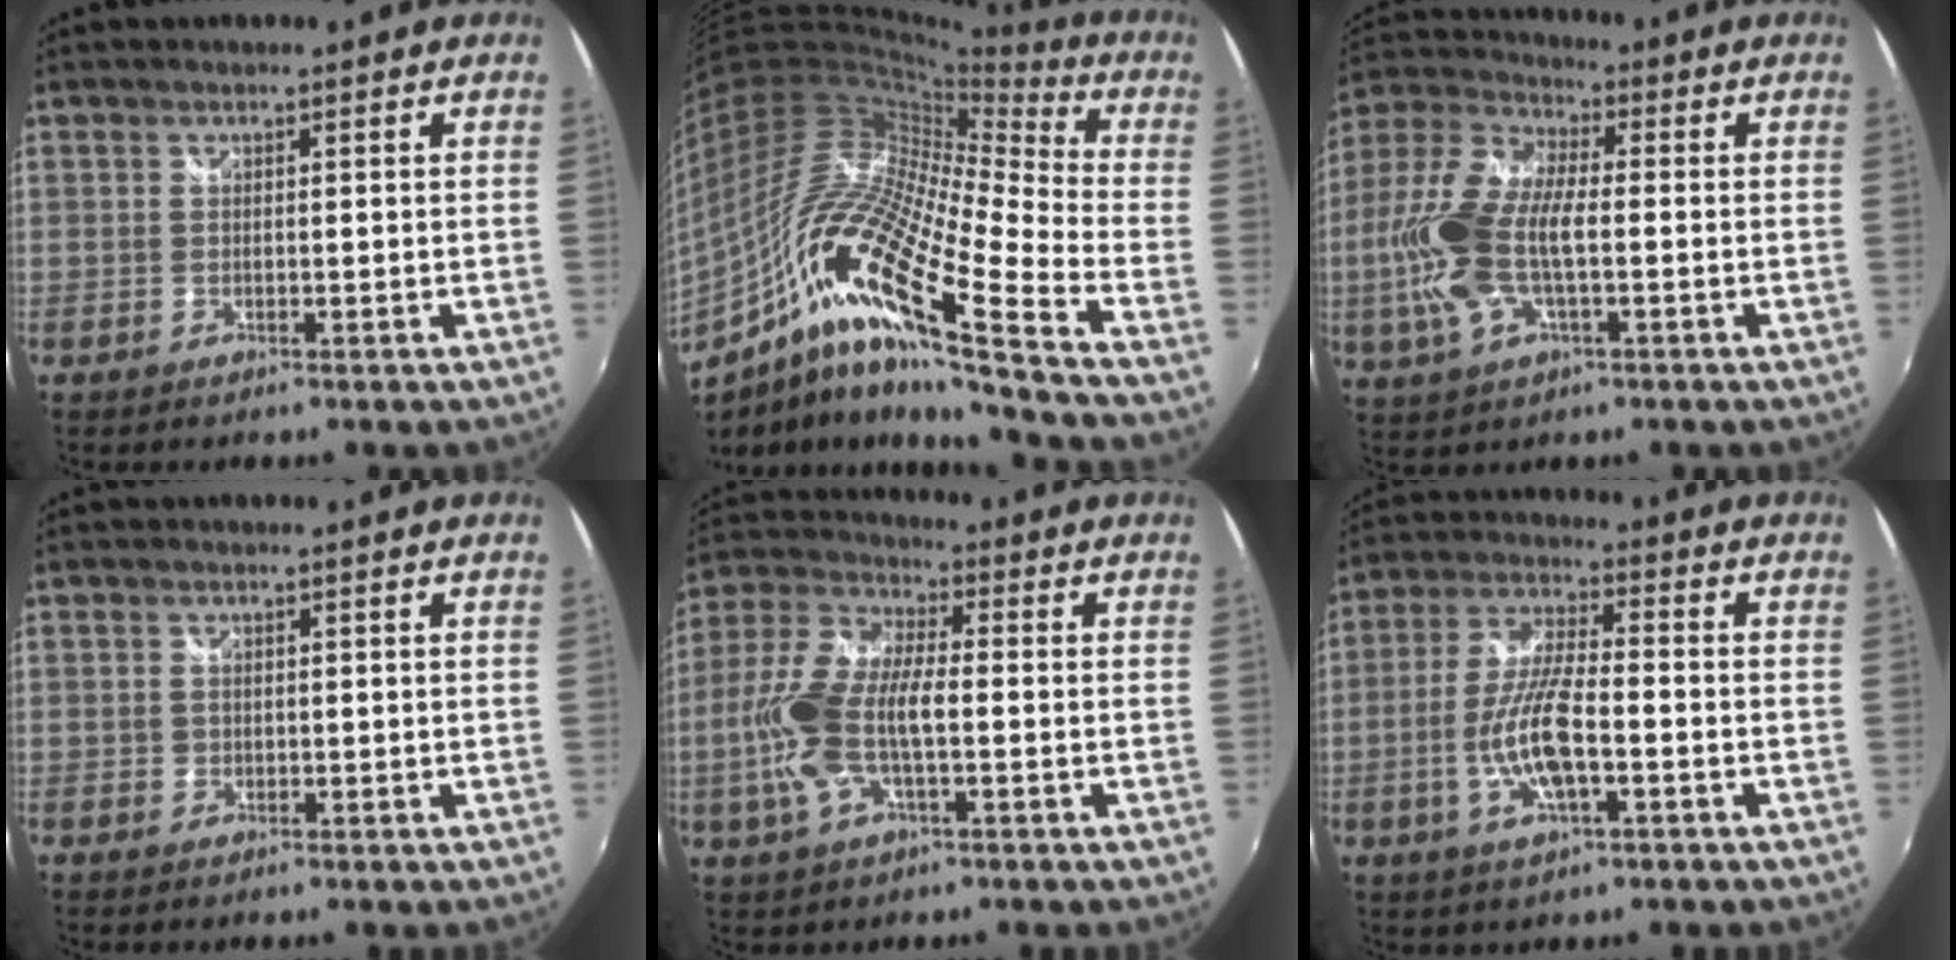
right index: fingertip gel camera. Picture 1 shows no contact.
{"total": 23.9, "force": [-10.4, 3.2, 21.3], "torque": [-0.353, -0.053, -0.211]}
{"total": 15.1, "force": [-1.8, 6.8, 13.4], "torque": [-0.294, 0.010, -0.037]}
{"total": 0.8, "force": [-0.1, 0.8, 0.1], "torque": [0.001, -0.001, -0.001]}
{"total": 13.3, "force": [-2.2, 5.3, 12.0], "torque": [-0.259, 0.009, -0.045]}
{"total": 10.7, "force": [-3.2, 2.8, 9.8], "torque": [-0.202, 0.000, -0.061]}